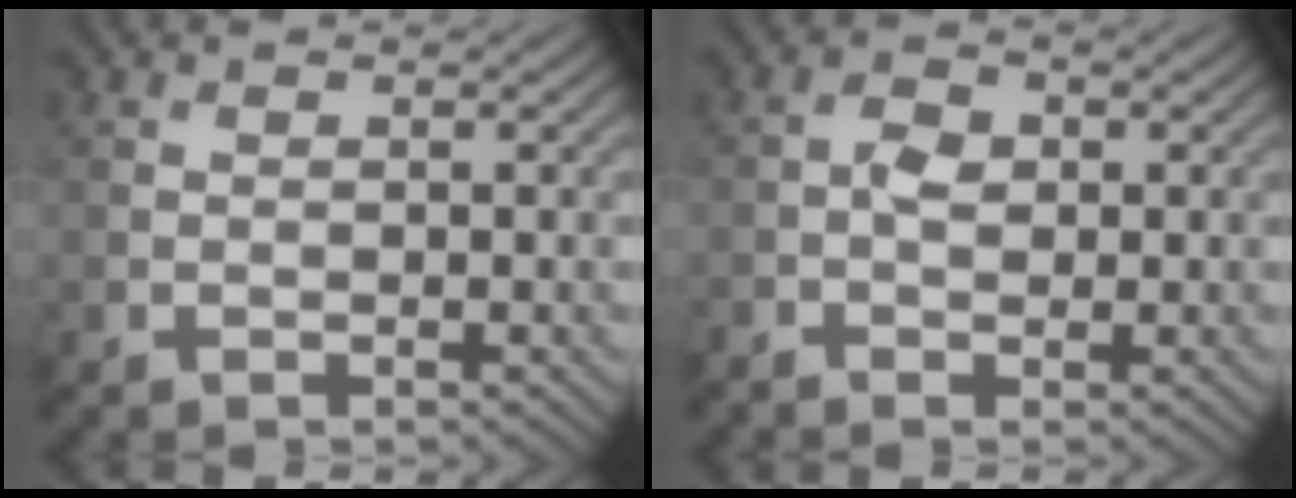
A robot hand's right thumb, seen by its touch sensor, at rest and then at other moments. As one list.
[{"total": 2.3, "force": [-0.5, 1.5, 1.7], "torque": [-0.036, 0.003, -0.014]}]